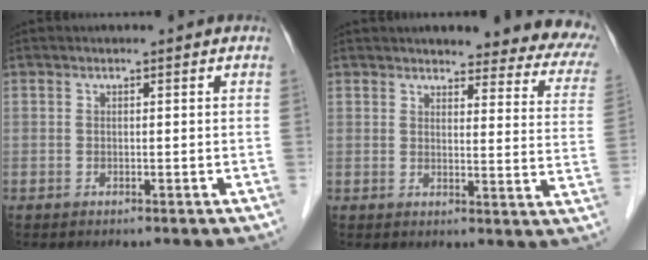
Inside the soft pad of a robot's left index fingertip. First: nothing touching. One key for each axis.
{"total": 16.7, "fx": 14.8, "fy": 3.6, "fz": 6.9, "tx": -0.046, "ty": -0.042, "tz": 0.140}